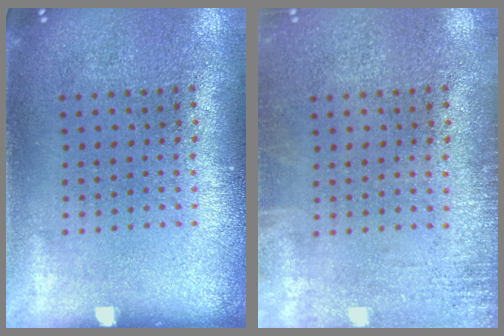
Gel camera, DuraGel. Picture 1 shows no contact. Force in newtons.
{"total": 1.5, "press": 1.5, "slide": 0.2}